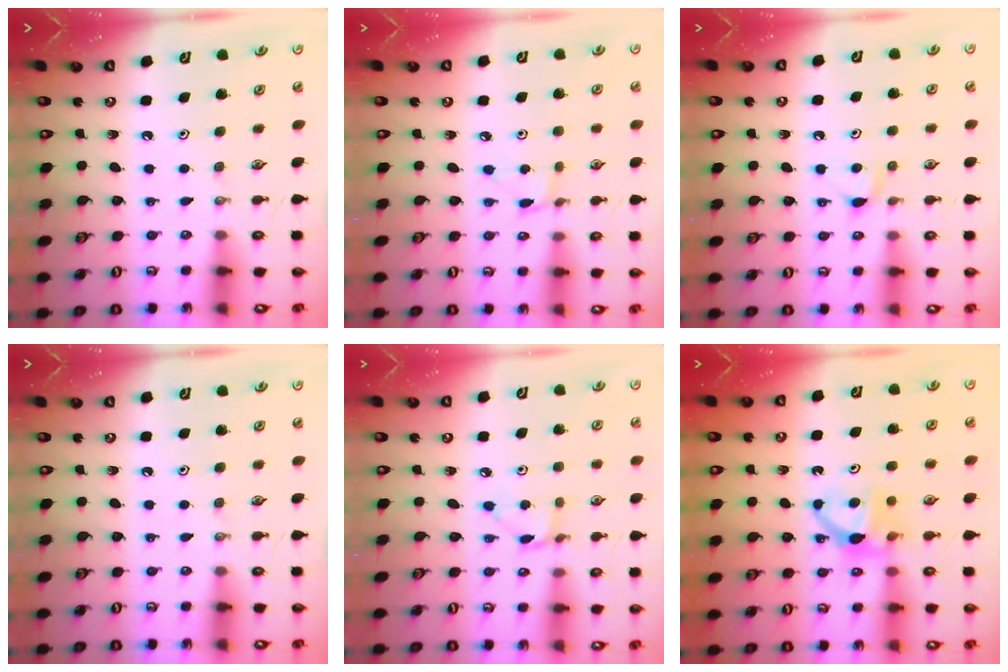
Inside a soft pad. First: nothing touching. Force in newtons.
{"total": 2.5, "press": 2.4, "slide": 0.3}
{"total": 4.7, "press": 4.7, "slide": 0.5}
{"total": 0.0}
{"total": 2.6, "press": 2.6, "slide": 0.3}
{"total": 6.0, "press": 6.0, "slide": 0.7}